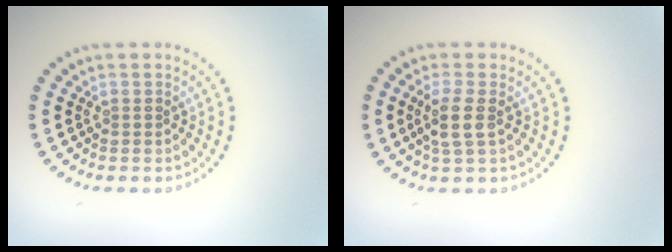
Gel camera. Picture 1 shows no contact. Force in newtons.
{"total": 2.4, "press": 2.0, "slide": 1.3}